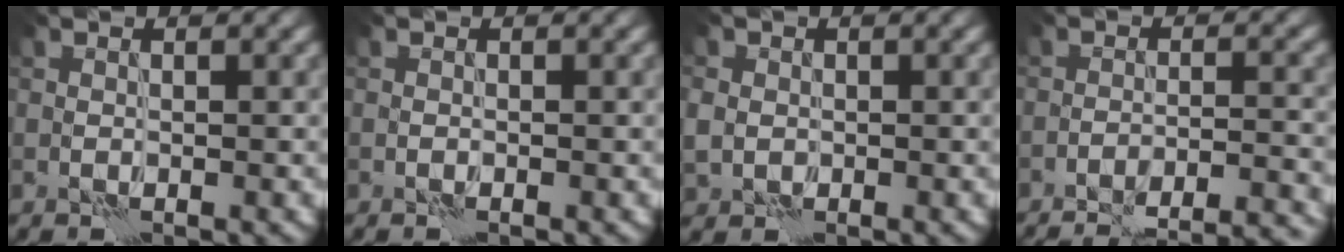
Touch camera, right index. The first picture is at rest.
{"total": 0.0}
{"total": 2.3, "force": [-0.1, 2.1, 0.9], "torque": [-0.023, 0.001, -0.001]}
{"total": 12.9, "force": [-11.8, 3.0, 4.2], "torque": [-0.026, 0.020, -0.125]}